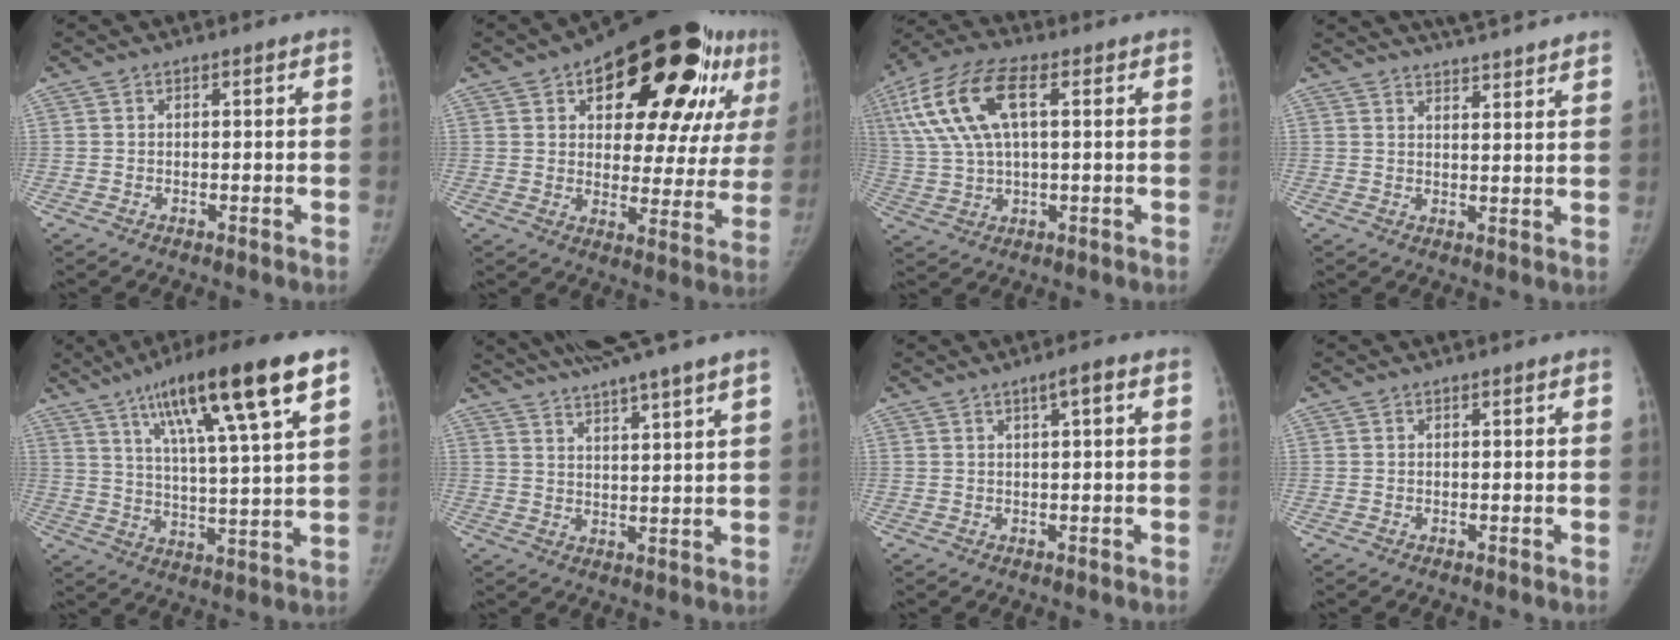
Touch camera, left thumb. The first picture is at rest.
{"total": 29.1, "force": [13.8, 13.1, 22.1], "torque": [-0.264, -0.007, 0.197]}
{"total": 15.6, "force": [4.6, 7.1, 13.1], "torque": [-0.281, 0.024, 0.085]}
{"total": 12.0, "force": [10.9, 1.4, 4.8], "torque": [-0.057, -0.024, 0.142]}
{"total": 19.9, "force": [10.8, 2.6, 16.6], "torque": [-0.261, -0.023, 0.177]}
{"total": 14.6, "force": [11.7, 0.2, 8.6], "torque": [-0.132, -0.024, 0.177]}
{"total": 2.8, "force": [1.1, 0.3, 2.6], "torque": [-0.040, 0.005, 0.016]}
{"total": 0.0}